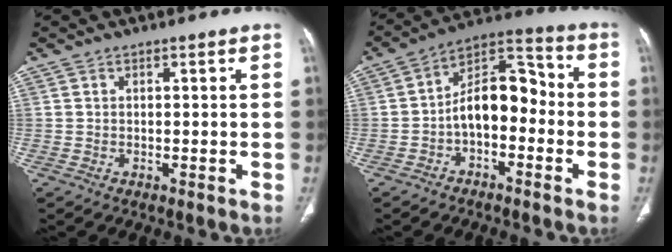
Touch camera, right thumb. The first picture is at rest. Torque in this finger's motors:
{"motor_torque": [1.50, 1.89, 1.25, -0.70, 0.08]}